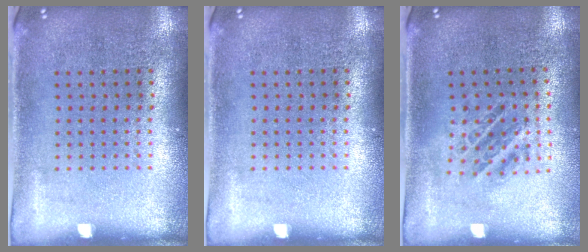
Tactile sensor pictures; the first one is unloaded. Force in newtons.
{"total": 0.0}
{"total": 1.0, "press": 1.0, "slide": 0.2}